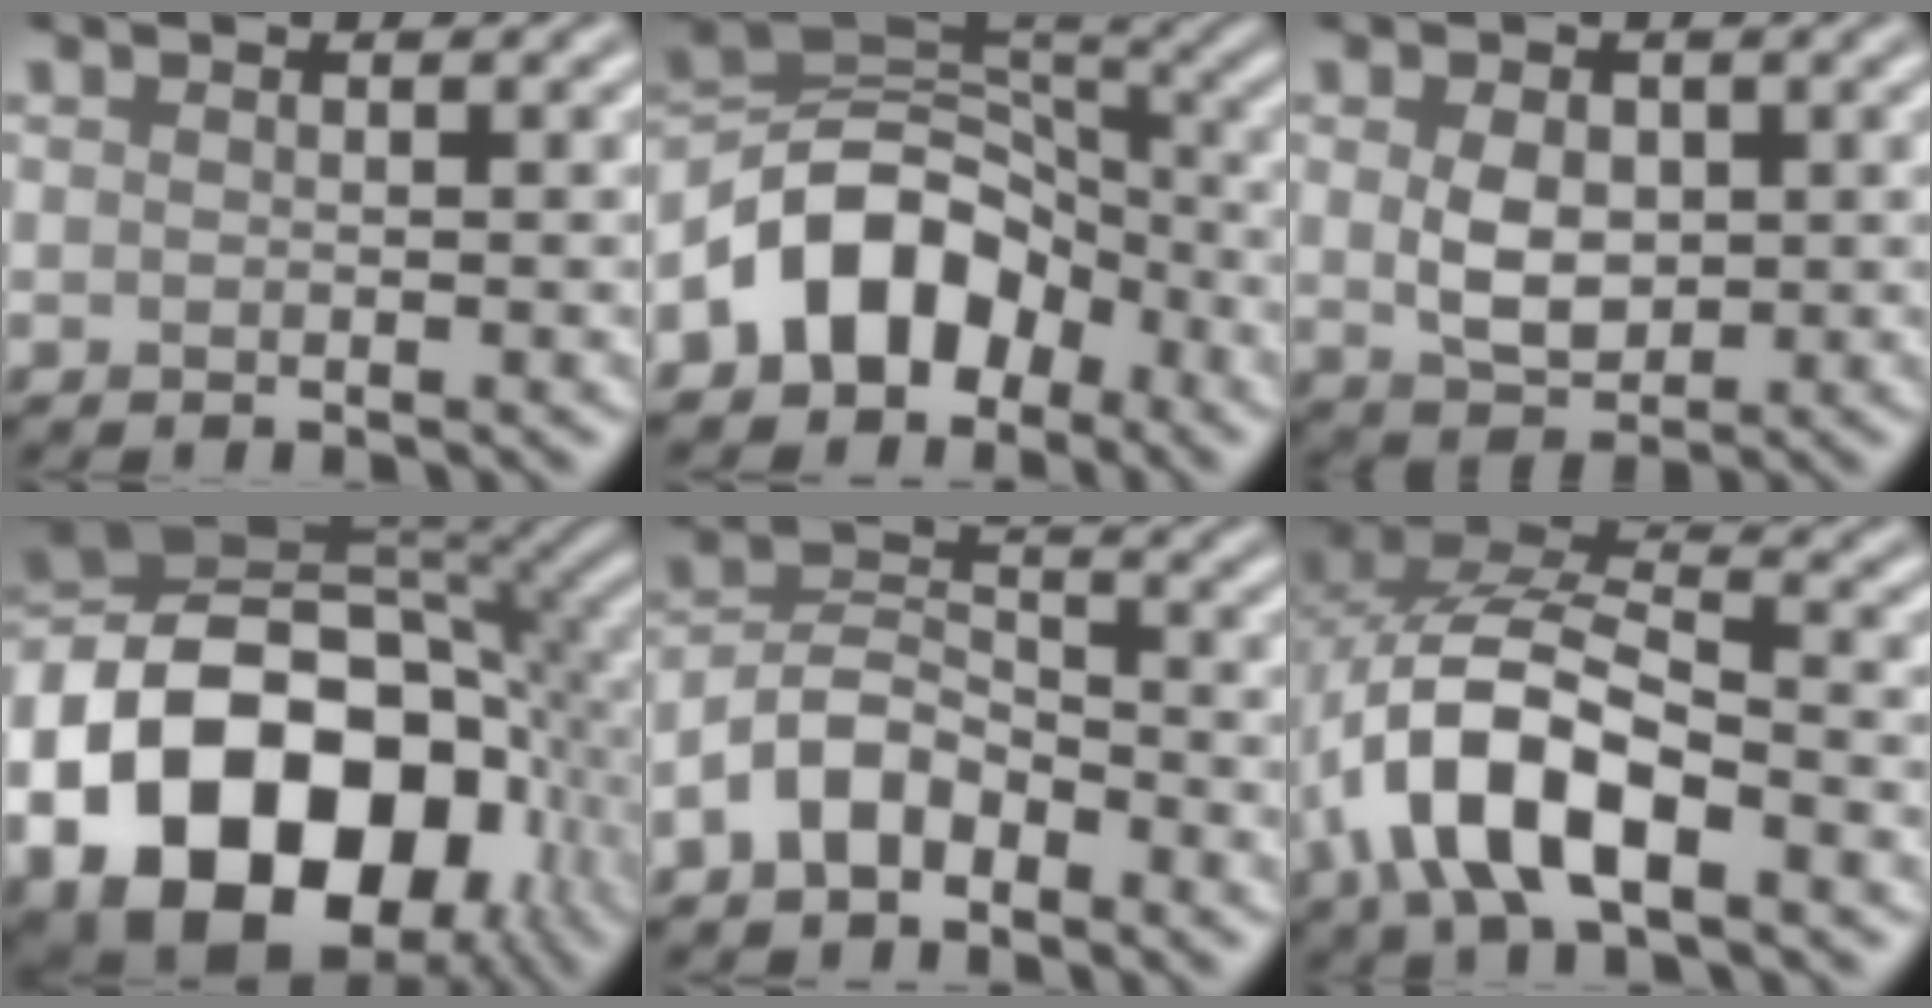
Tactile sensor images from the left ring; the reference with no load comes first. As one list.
[{"total": 7.8, "force": [-4.1, 5.3, 4.0], "torque": [-0.043, 0.013, -0.088]}, {"total": 3.6, "force": [0.3, 2.5, 2.6], "torque": [-0.053, -0.003, 0.008]}, {"total": 18.4, "force": [-6.9, 12.5, 11.5], "torque": [-0.213, -0.020, -0.117]}, {"total": 4.3, "force": [-2.6, 2.5, 2.4], "torque": [-0.046, 0.012, -0.060]}, {"total": 9.4, "force": [-3.5, 4.4, 7.6], "torque": [-0.151, 0.012, -0.071]}]